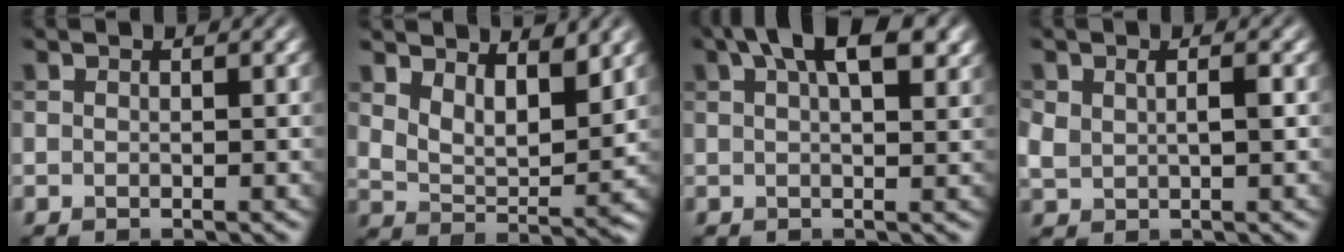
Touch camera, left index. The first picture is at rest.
{"total": 4.8, "force": [3.0, 2.1, 3.1], "torque": [-0.056, -0.015, 0.052]}
{"total": 7.5, "force": [3.6, 2.8, 5.9], "torque": [-0.082, 0.020, 0.050]}
{"total": 2.3, "force": [0.4, 1.3, 1.8], "torque": [-0.042, -0.002, 0.014]}